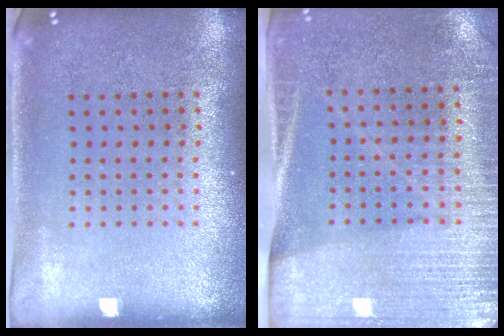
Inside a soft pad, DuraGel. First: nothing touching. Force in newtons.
{"total": 2.8, "press": 2.5, "slide": 1.3}